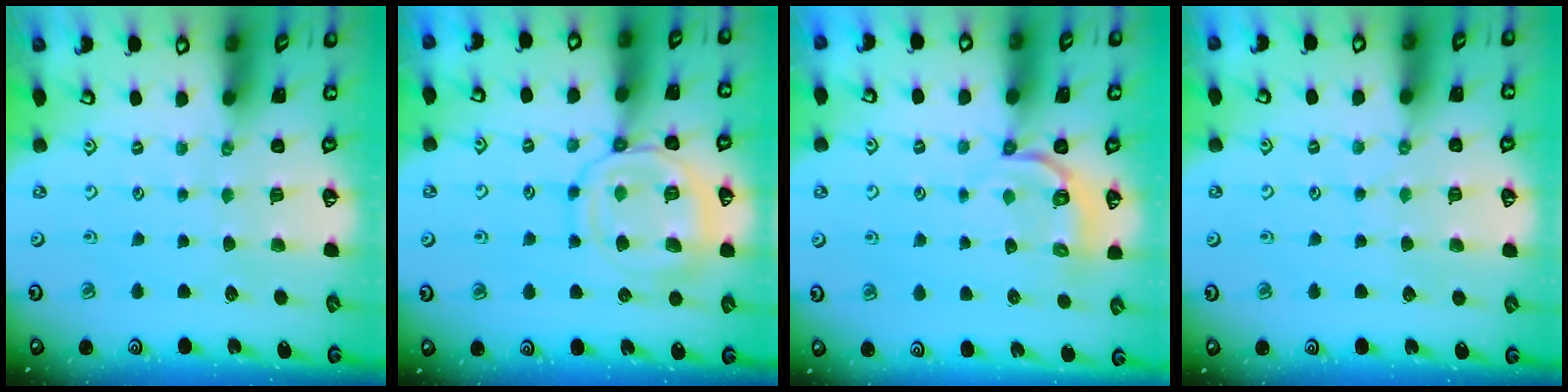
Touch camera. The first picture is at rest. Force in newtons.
{"total": 12.9, "press": 12.8, "slide": 1.3}
{"total": 5.1, "press": 4.5, "slide": 2.5}
{"total": 2.8, "press": 2.8, "slide": 0.5}